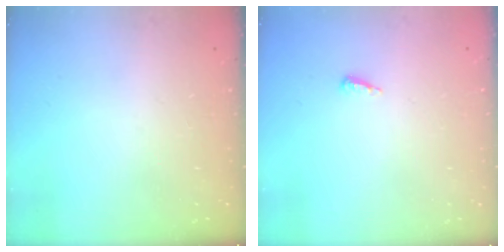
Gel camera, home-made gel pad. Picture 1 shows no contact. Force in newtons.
{"total": 4.1, "press": 4.1, "slide": 0.4}